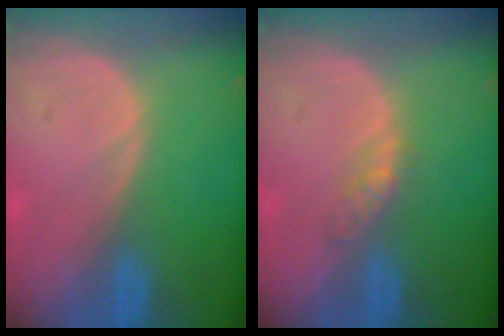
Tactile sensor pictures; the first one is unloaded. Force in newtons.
{"total": 2.6, "press": 2.3, "slide": 1.3}